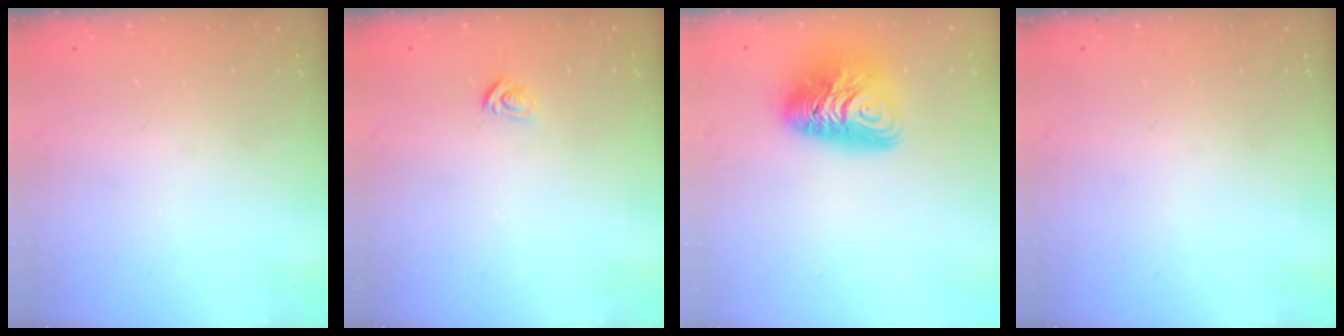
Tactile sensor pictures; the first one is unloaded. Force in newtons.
{"total": 2.6, "press": 2.6, "slide": 0.2}
{"total": 11.5, "press": 11.4, "slide": 1.1}
{"total": 0.0}